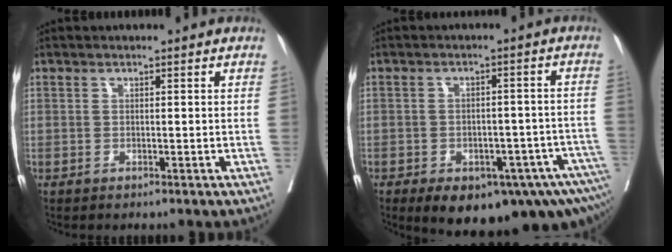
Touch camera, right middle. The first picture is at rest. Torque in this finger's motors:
{"motor_torque": [1.10, -1.04, 0.44, 0.06]}